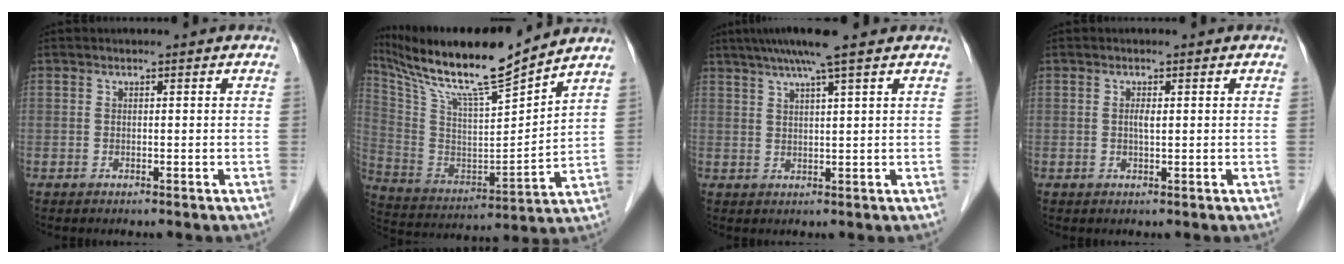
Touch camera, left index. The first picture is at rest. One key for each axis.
{"total": 18.2, "fx": 15.5, "fy": 0.0, "fz": 9.4, "tx": -0.178, "ty": -0.007, "tz": 0.280}
{"total": 6.9, "fx": 4.9, "fy": -0.9, "fz": 4.7, "tx": -0.075, "ty": 0.019, "tz": 0.080}
{"total": 1.1, "fx": 0.0, "fy": 0.2, "fz": 1.1, "tx": -0.023, "ty": -0.003, "tz": -0.001}